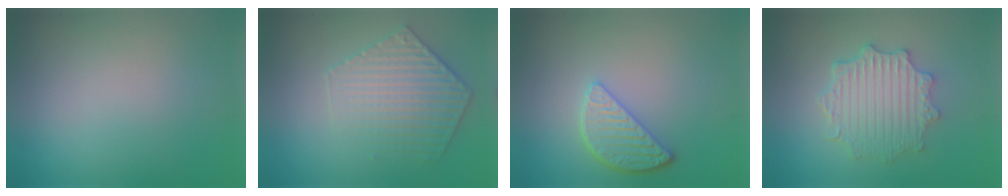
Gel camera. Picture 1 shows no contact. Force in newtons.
{"total": 3.8, "press": 3.8, "slide": 0.2}
{"total": 3.4, "press": 2.9, "slide": 1.8}
{"total": 4.7, "press": 3.8, "slide": 2.8}